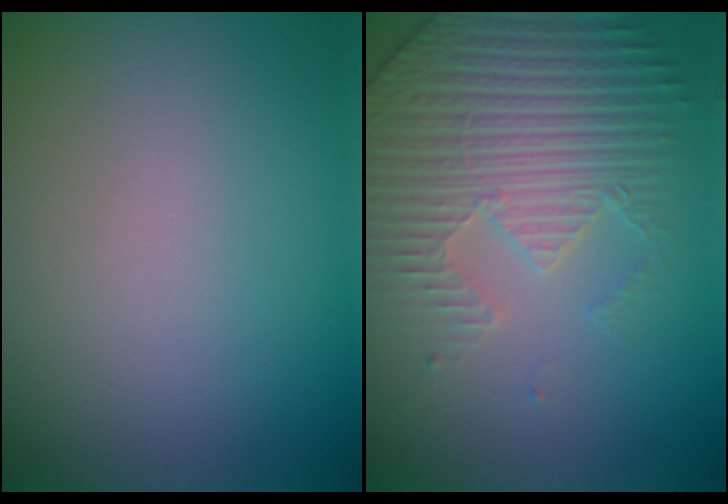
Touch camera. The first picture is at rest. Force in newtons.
{"total": 4.7, "press": 4.6, "slide": 1.1}